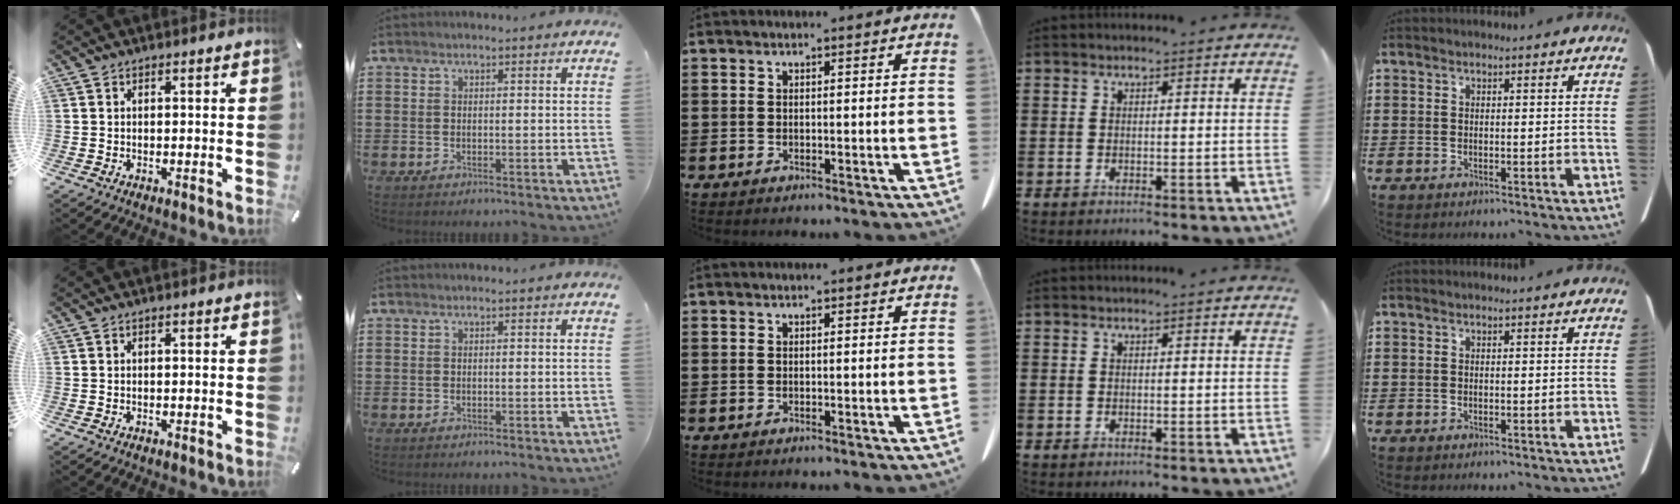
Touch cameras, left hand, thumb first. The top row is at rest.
{}